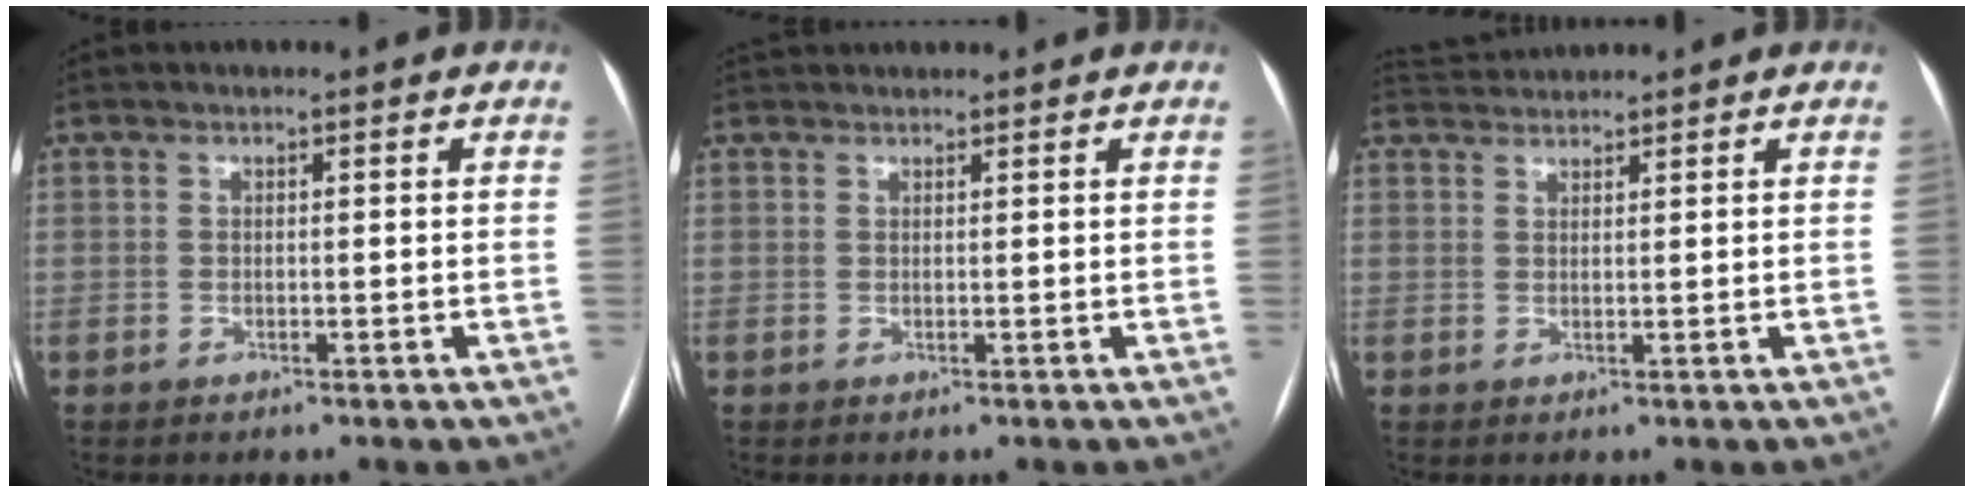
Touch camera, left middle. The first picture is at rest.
{"total": 3.1, "force": [2.9, 0.6, 0.7], "torque": [-0.009, 0.036, 0.047]}
{"total": 3.3, "force": [3.3, -0.2, -0.1], "torque": [-0.007, 0.023, 0.066]}